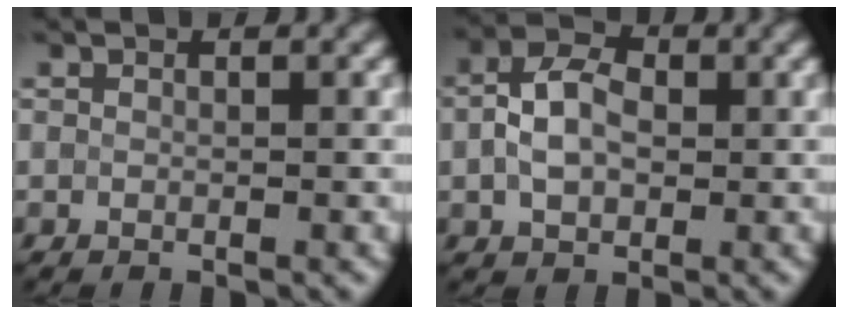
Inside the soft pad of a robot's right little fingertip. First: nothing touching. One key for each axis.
{"total": 4.4, "fx": 0.2, "fy": 2.9, "fz": 3.3, "tx": -0.067, "ty": 0.009, "tz": -0.003}